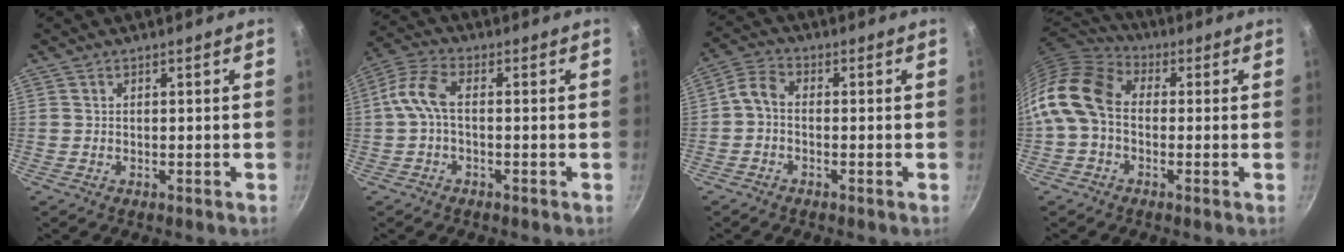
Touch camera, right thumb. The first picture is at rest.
{"total": 6.3, "force": [-0.6, 3.1, 5.4], "torque": [-0.131, 0.024, -0.025]}
{"total": 3.7, "force": [-1.1, 2.4, 2.6], "torque": [-0.062, 0.023, -0.034]}
{"total": 14.0, "force": [-0.7, 10.2, 9.6], "torque": [-0.182, 0.034, -0.036]}